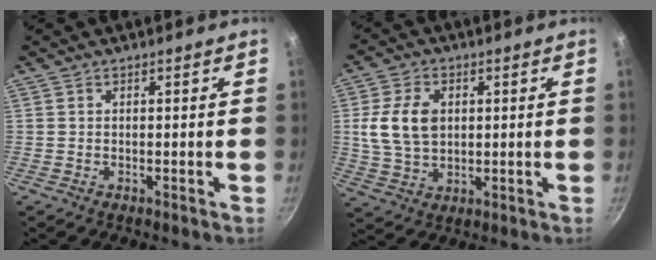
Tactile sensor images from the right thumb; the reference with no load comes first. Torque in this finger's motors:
{"motor_torque": [0.41, 1.85, 0.60, -0.53, 0.09]}